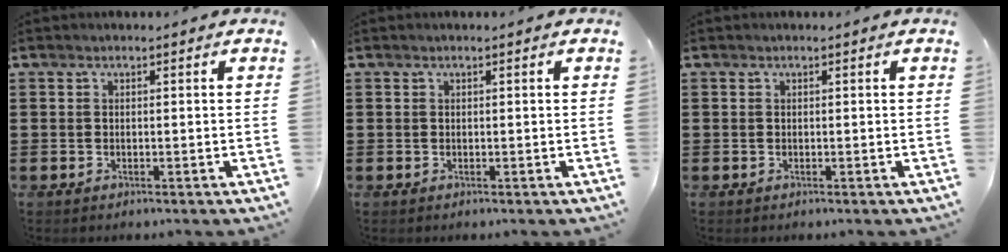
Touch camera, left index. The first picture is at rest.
{"total": 0.0}
{"total": 0.0}